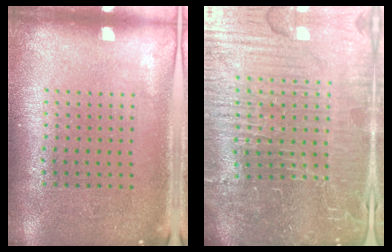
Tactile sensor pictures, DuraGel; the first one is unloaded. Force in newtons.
{"total": 6.6, "press": 5.9, "slide": 2.9}